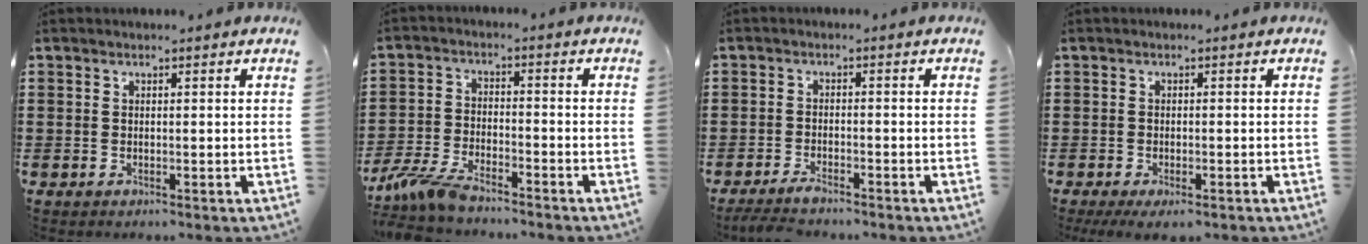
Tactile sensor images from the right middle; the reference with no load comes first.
{"total": 6.2, "force": [-5.5, 1.0, 2.7], "torque": [-0.077, -0.009, -0.111]}
{"total": 2.5, "force": [-2.2, 0.2, 1.2], "torque": [-0.037, -0.006, -0.045]}
{"total": 1.4, "force": [-1.0, 0.2, 1.0], "torque": [-0.025, -0.005, -0.020]}